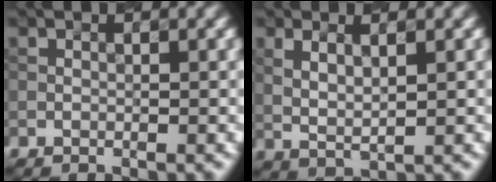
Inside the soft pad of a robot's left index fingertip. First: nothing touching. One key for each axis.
{"total": 2.3, "fx": 1.0, "fy": 0.7, "fz": 2.0, "tx": -0.044, "ty": -0.001, "tz": 0.024}